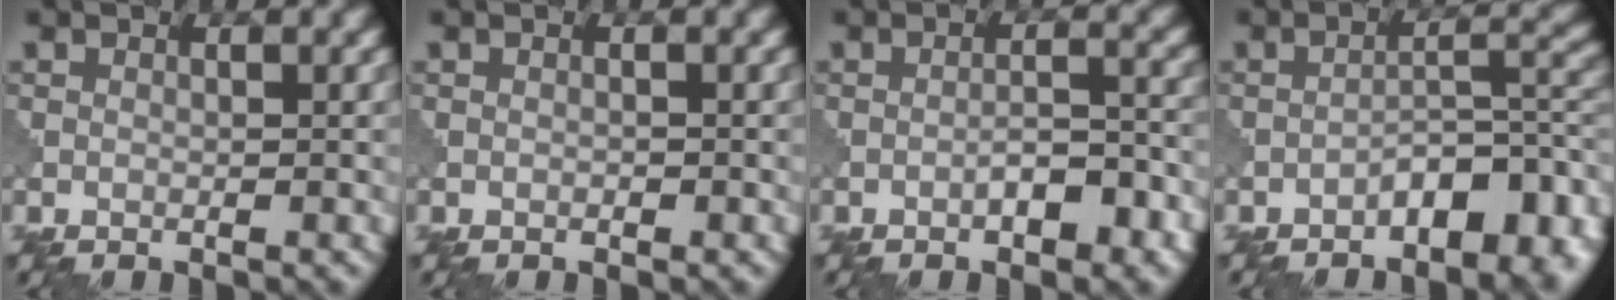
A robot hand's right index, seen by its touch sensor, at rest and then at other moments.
{"total": 0.0}
{"total": 3.1, "force": [-1.5, 1.1, 2.5], "torque": [-0.039, 0.008, -0.021]}
{"total": 6.5, "force": [-3.3, 2.7, 4.8], "torque": [-0.057, 0.015, -0.051]}